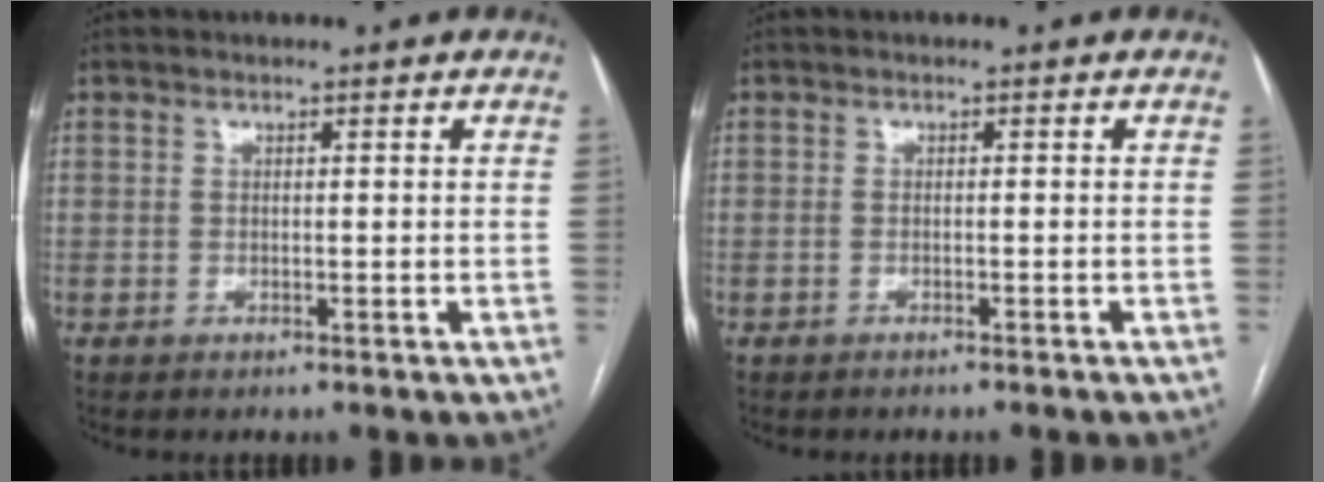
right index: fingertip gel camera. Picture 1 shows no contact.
{"total": 1.7, "force": [-1.6, 0.0, 0.6], "torque": [-0.008, 0.000, -0.019]}